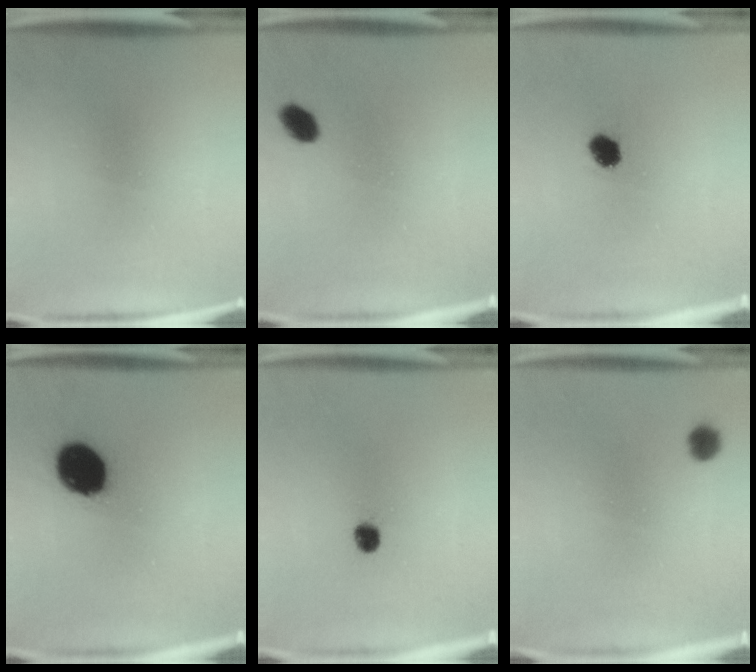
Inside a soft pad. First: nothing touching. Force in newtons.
{"total": 3.3}
{"total": 2.6}
{"total": 14.8}
{"total": 3.2}
{"total": 2.6}